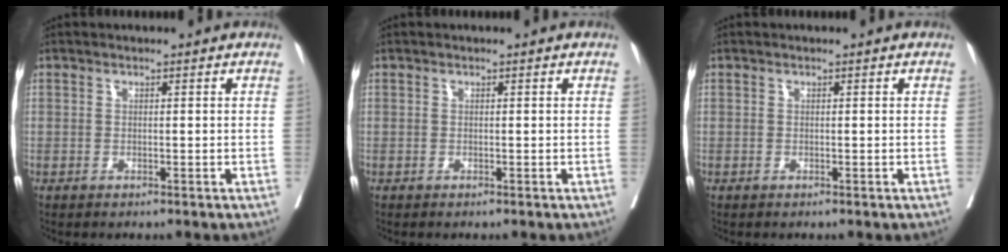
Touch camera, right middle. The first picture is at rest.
{"total": 0.0}
{"total": 0.0}